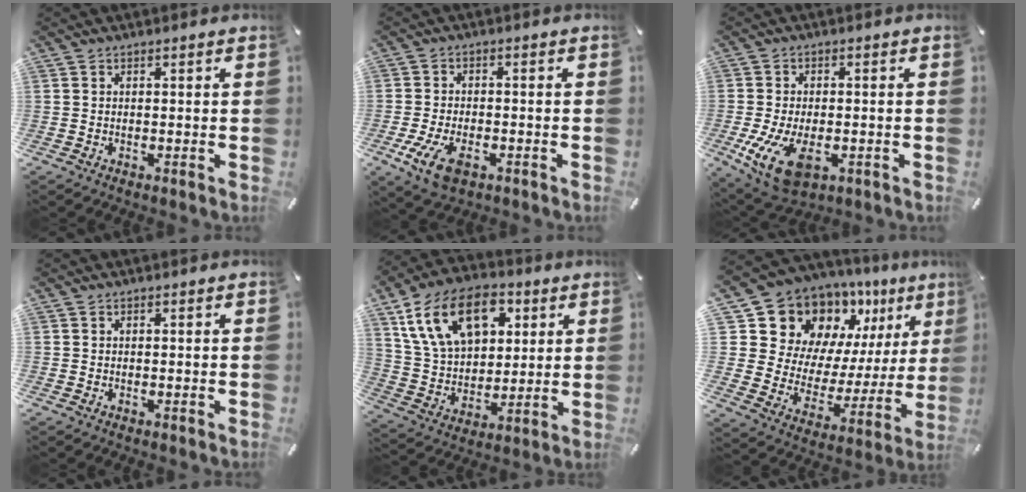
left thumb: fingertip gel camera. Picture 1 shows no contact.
{"total": 7.9, "force": [-3.4, 4.6, 5.5], "torque": [-0.128, 0.003, -0.063]}
{"total": 11.1, "force": [-3.3, 6.5, 8.4], "torque": [-0.180, -0.006, -0.056]}
{"total": 0.0}
{"total": 18.4, "force": [7.8, 12.4, 11.1], "torque": [-0.221, -0.013, 0.143]}
{"total": 16.6, "force": [12.3, 10.4, 4.3], "torque": [-0.072, -0.116, 0.230]}